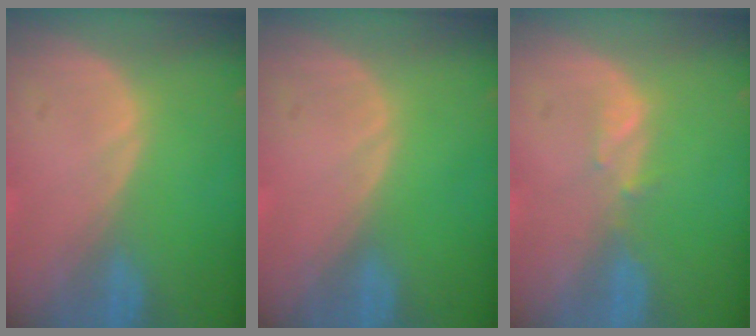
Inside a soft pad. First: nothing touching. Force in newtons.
{"total": 0.0}
{"total": 1.5, "press": 1.4, "slide": 0.2}